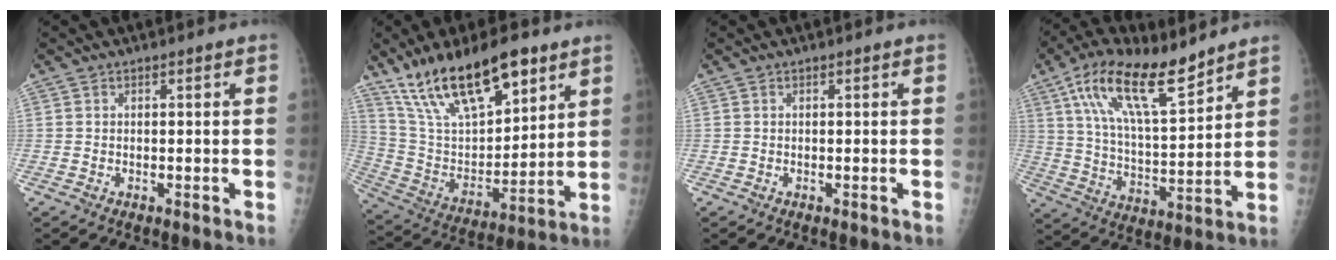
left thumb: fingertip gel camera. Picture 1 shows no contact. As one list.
[{"total": 21.0, "force": [13.8, 8.1, 13.5], "torque": [-0.205, -0.051, 0.262]}, {"total": 0.0}, {"total": 16.5, "force": [10.9, 5.3, 11.3], "torque": [-0.179, -0.046, 0.205]}]